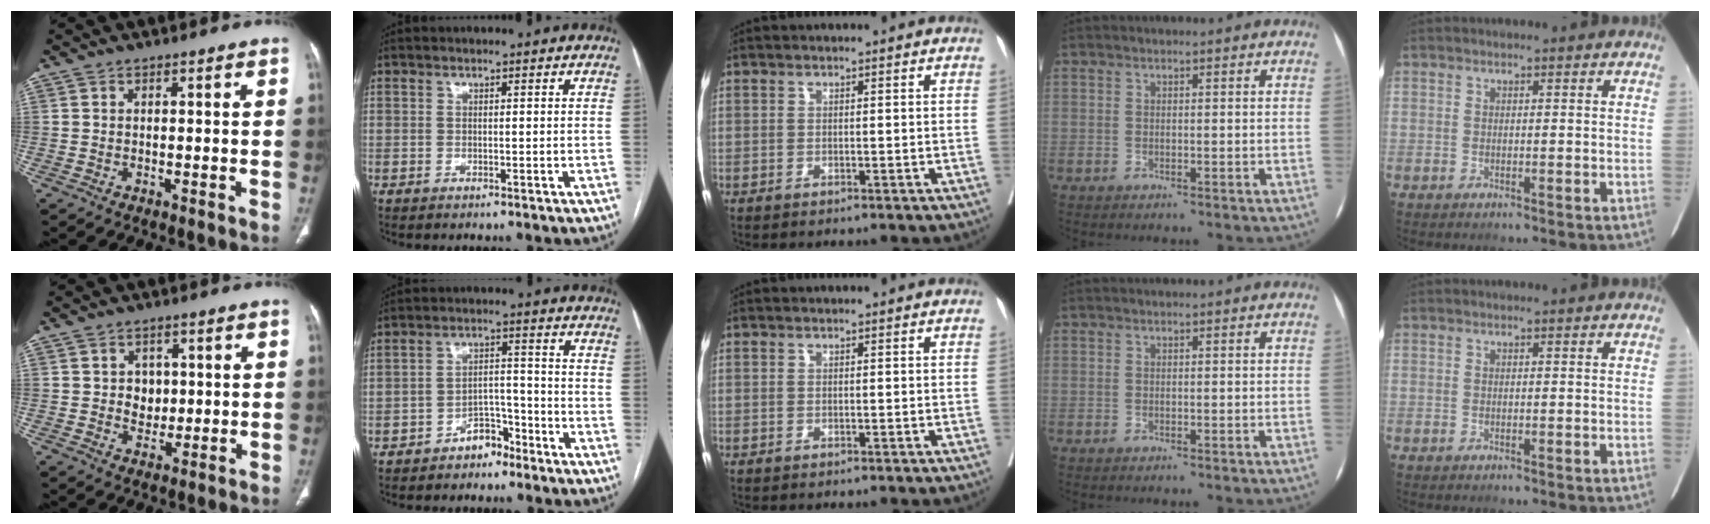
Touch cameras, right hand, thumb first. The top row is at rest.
{"thumb": {"total": 4.0, "force": [0.5, 3.4, 2.0], "torque": [-0.007, -0.002, 0.010]}, "index": {"total": 4.7, "force": [-3.6, 2.5, 1.8], "torque": [-0.022, 0.016, -0.059]}}